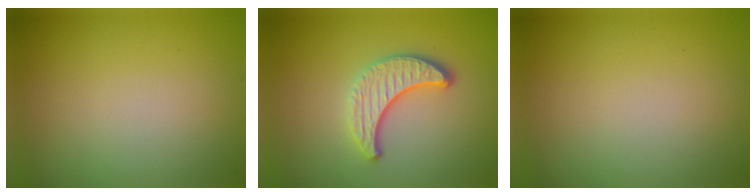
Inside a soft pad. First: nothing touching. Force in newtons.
{"total": 3.8, "press": 3.0, "slide": 2.3}
{"total": 0.0}